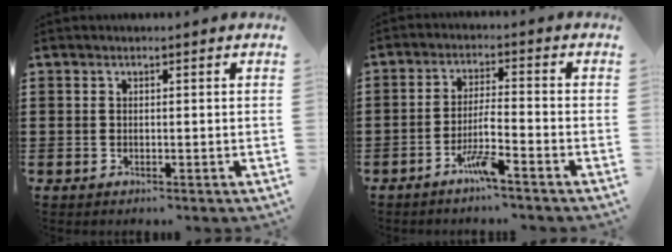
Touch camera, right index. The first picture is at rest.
{"total": 5.1, "force": [-3.4, 0.2, 3.8], "torque": [-0.080, -0.006, -0.064]}